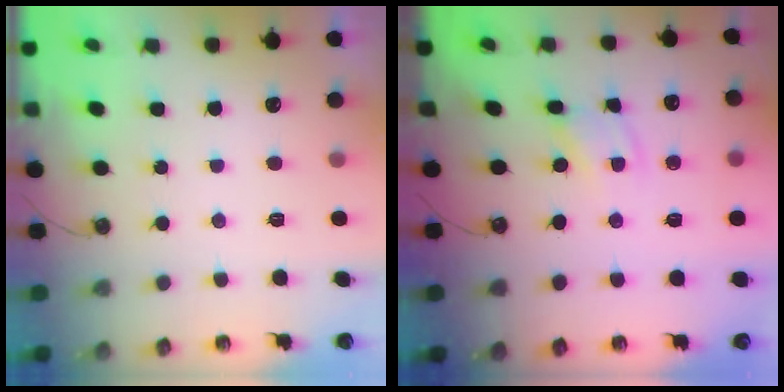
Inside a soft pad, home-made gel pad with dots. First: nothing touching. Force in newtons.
{"total": 2.6, "press": 2.6, "slide": 0.2}